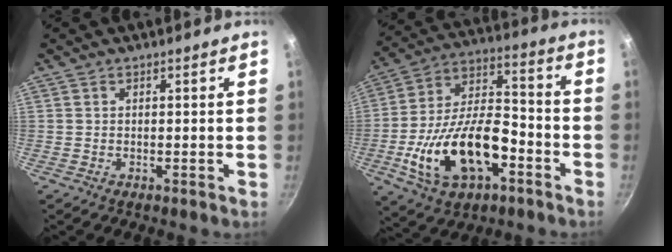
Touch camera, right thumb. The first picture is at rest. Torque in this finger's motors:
{"motor_torque": [0.10, 0.76, 1.39, -1.38, 0.26]}